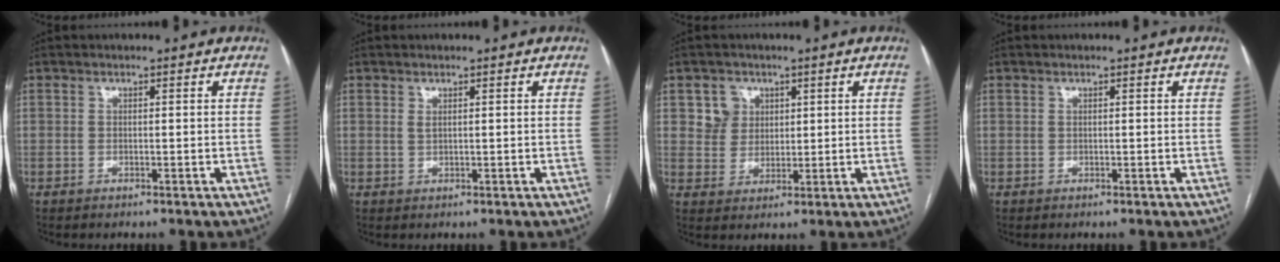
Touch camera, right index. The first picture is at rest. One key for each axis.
{"total": 0.6, "fx": 0.4, "fy": 0.2, "fz": 0.5, "tx": -0.011, "ty": -0.002, "tz": 0.008}
{"total": 4.3, "fx": 1.7, "fy": 3.9, "fz": 0.3, "tx": -0.005, "ty": 0.009, "tz": 0.035}
{"total": 0.6, "fx": 0.6, "fy": 0.1, "fz": -0.3, "tx": -0.003, "ty": 0.000, "tz": 0.009}